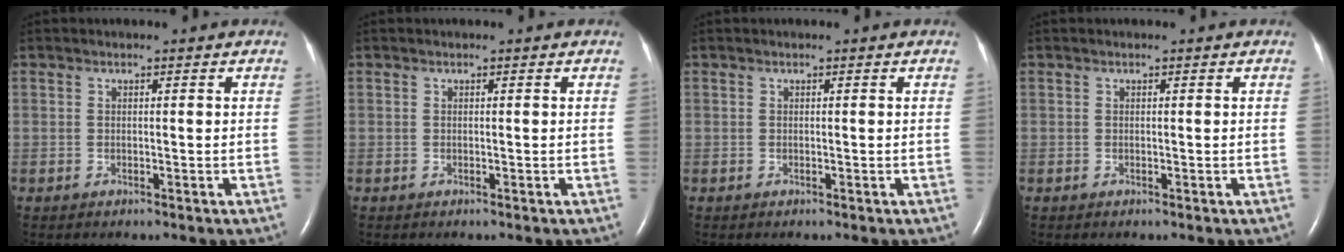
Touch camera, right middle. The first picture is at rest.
{"total": 0.0}
{"total": 0.0}
{"total": 0.0}